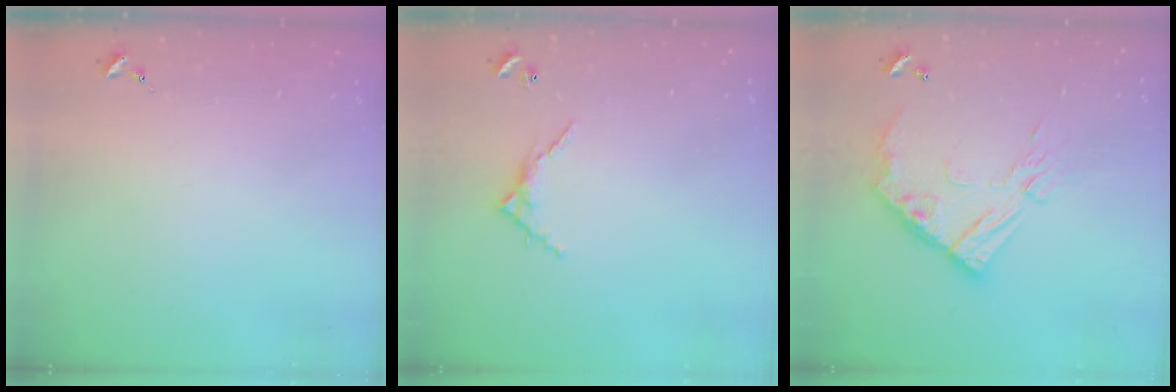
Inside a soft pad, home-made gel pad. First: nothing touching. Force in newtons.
{"total": 5.7, "press": 5.7, "slide": 0.5}
{"total": 14.5, "press": 14.5, "slide": 1.1}